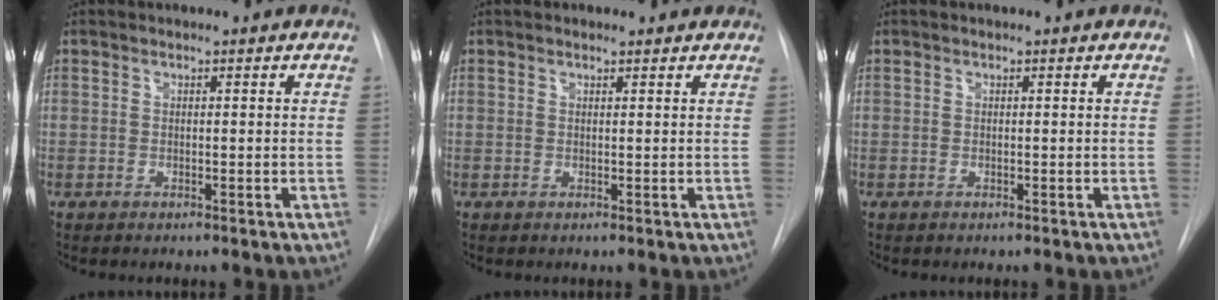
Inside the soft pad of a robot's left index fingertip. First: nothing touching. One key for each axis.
{"total": 0.0}
{"total": 0.0}